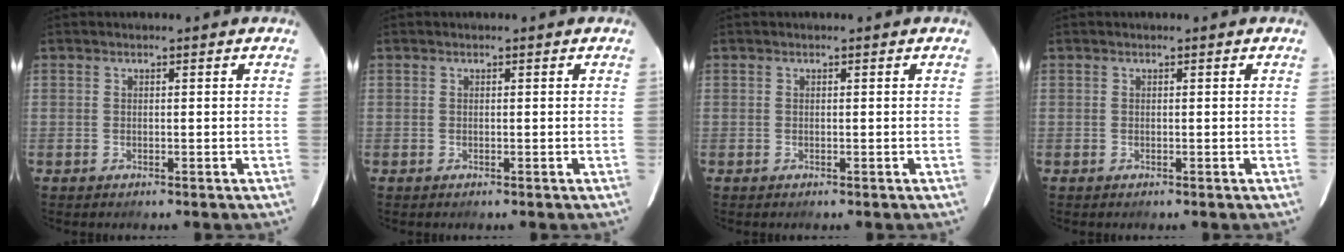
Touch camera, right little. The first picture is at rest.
{"total": 0.0}
{"total": 0.0}
{"total": 0.0}